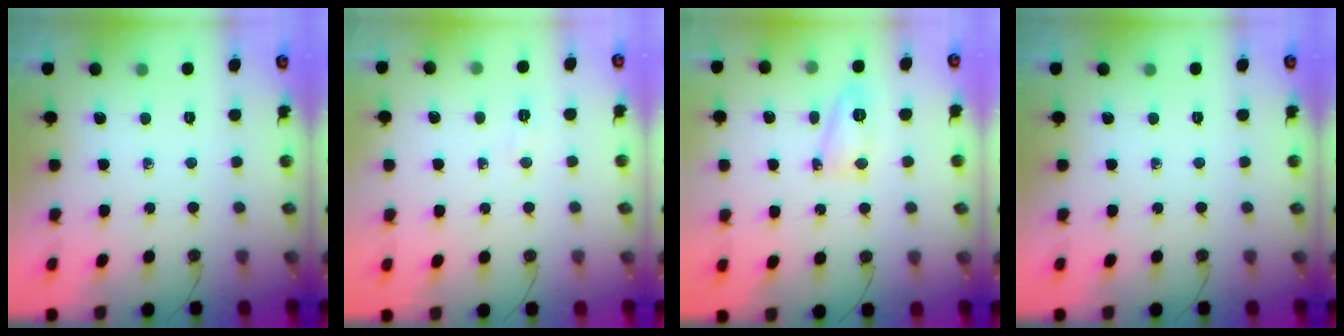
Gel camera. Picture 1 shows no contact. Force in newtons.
{"total": 3.9, "press": 3.9, "slide": 0.5}
{"total": 8.4, "press": 8.4, "slide": 0.9}
{"total": 0.0}